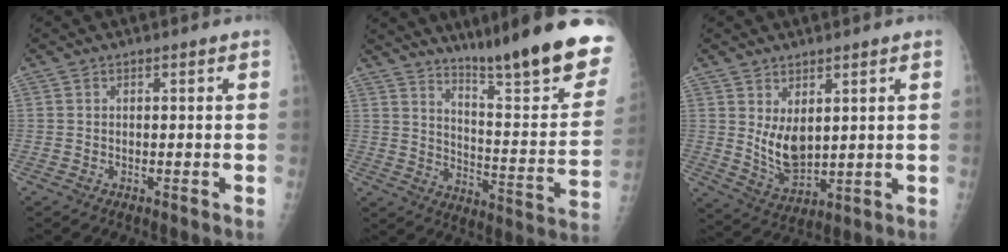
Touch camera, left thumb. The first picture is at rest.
{"total": 24.5, "force": [17.7, 2.5, 16.7], "torque": [-0.219, -0.116, 0.256]}
{"total": 7.6, "force": [2.1, 4.1, 6.0], "torque": [-0.091, -0.027, 0.056]}